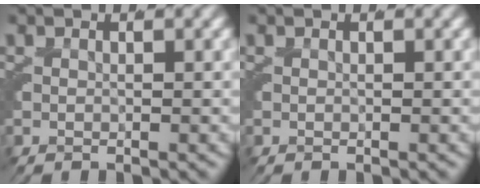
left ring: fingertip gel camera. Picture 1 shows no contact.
{"total": 0.0}